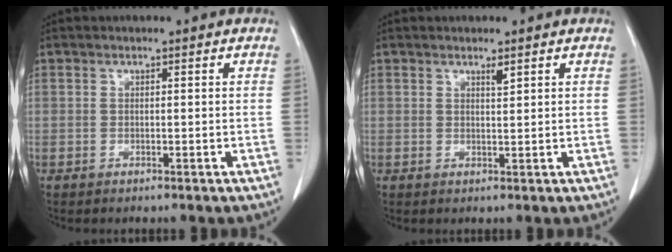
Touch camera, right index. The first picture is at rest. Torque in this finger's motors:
{"motor_torque": [0.04, 0.01, 0.01, 0.00]}